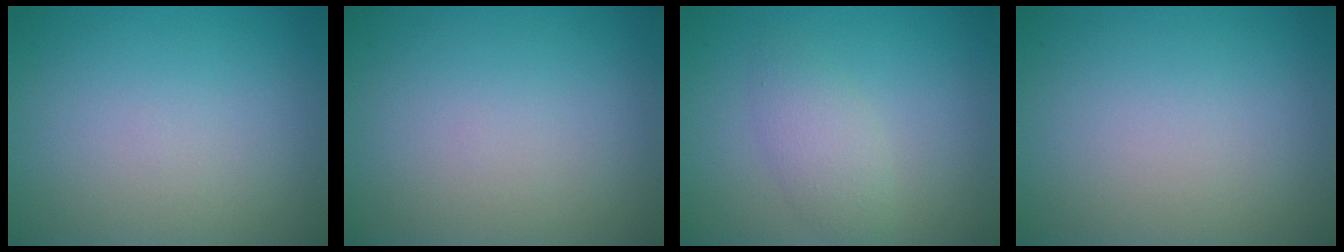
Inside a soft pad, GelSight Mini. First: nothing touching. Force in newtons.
{"total": 0.0}
{"total": 2.4, "press": 2.4, "slide": 0.1}
{"total": 0.0}